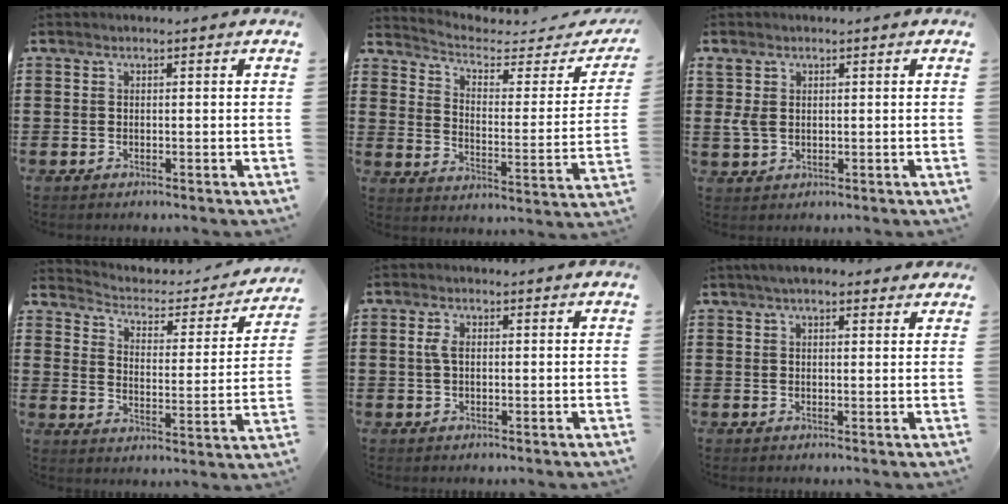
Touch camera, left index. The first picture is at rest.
{"total": 3.9, "force": [3.1, 1.3, 2.0], "torque": [-0.049, -0.024, 0.044]}
{"total": 2.6, "force": [0.8, 2.0, 1.5], "torque": [-0.044, 0.004, 0.012]}
{"total": 2.4, "force": [1.9, 1.1, 1.0], "torque": [-0.036, -0.018, 0.022]}
{"total": 2.5, "force": [0.3, 1.3, 2.1], "torque": [-0.051, 0.005, 0.002]}
{"total": 3.7, "force": [2.8, 1.1, 2.1], "torque": [-0.046, 0.007, 0.051]}